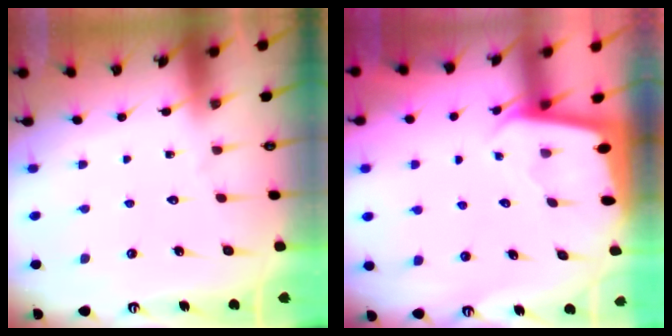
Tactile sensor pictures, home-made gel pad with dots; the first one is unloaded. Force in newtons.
{"total": 1.9, "press": 1.9, "slide": 0.1}